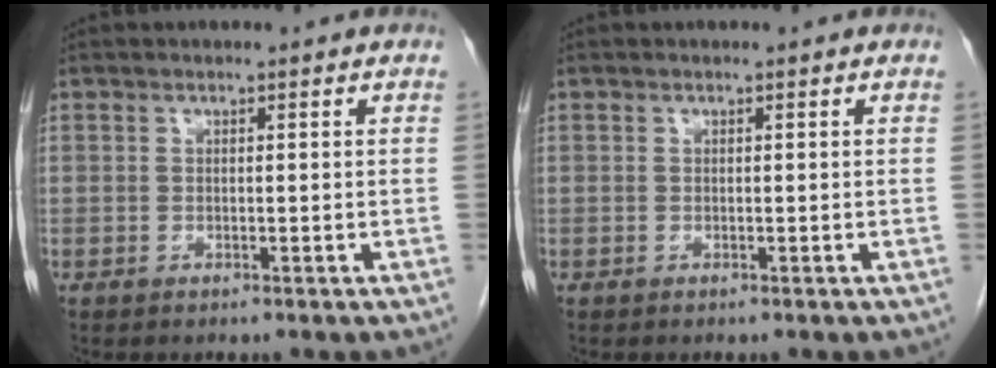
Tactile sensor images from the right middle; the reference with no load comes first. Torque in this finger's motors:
{"motor_torque": [-0.12, -0.12, 0.00, -0.01]}